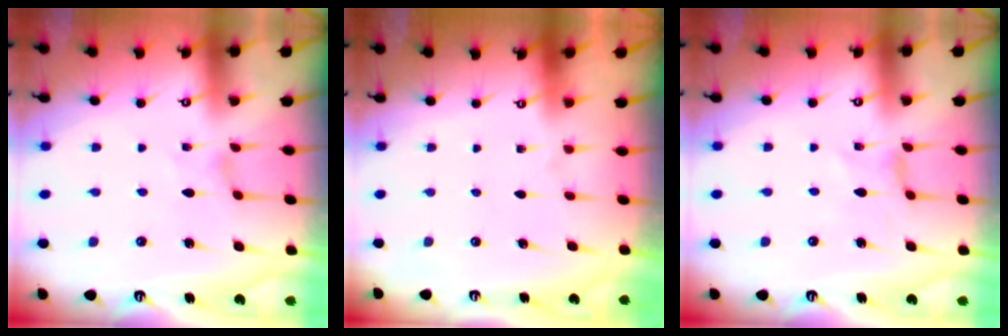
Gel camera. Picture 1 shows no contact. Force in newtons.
{"total": 0.0}
{"total": 0.0}